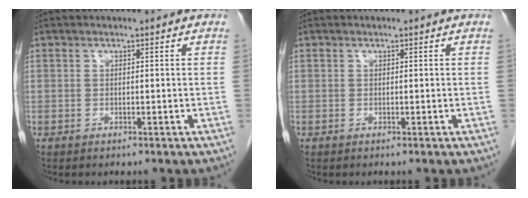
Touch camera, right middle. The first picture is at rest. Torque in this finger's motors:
{"motor_torque": [0.14, 0.03, 0.02, 0.01]}